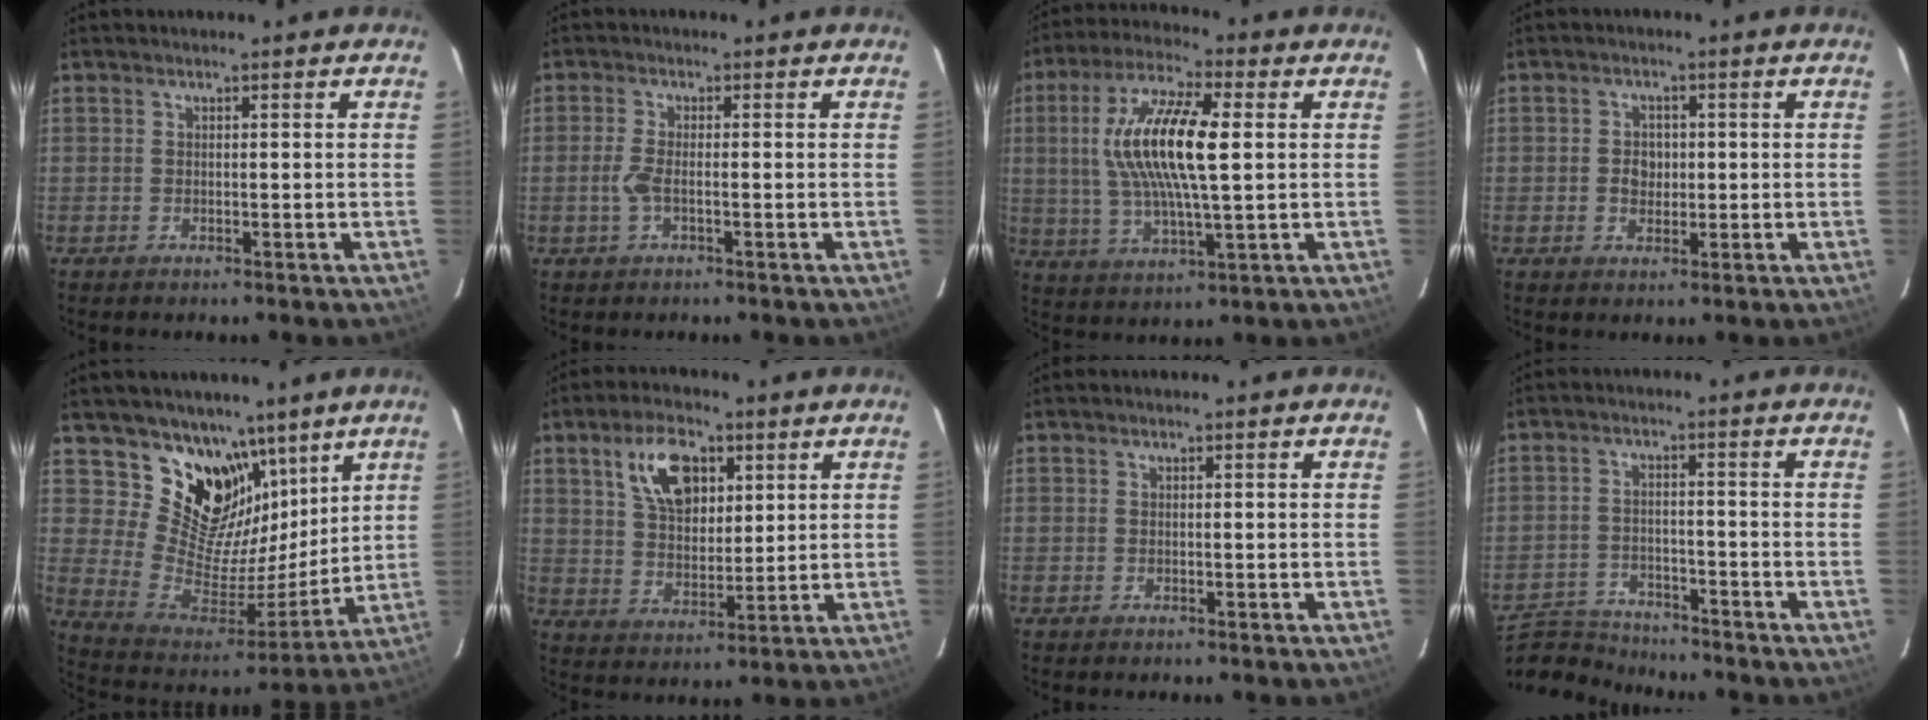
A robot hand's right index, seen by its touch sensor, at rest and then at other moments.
{"total": 3.1, "force": [-0.9, 0.7, 2.9], "torque": [-0.066, -0.001, -0.018]}
{"total": 15.8, "force": [2.4, 4.2, 15.1], "torque": [-0.292, 0.011, 0.043]}
{"total": 3.3, "force": [-0.1, 2.8, 1.7], "torque": [-0.029, 0.007, 0.000]}
{"total": 17.3, "force": [11.3, 10.9, 7.3], "torque": [-0.144, -0.019, 0.215]}
{"total": 10.9, "force": [4.9, 6.1, 7.6], "torque": [-0.139, 0.020, 0.093]}
{"total": 0.0}
{"total": 9.6, "force": [-9.1, 2.6, 1.4], "torque": [-0.054, 0.012, -0.158]}